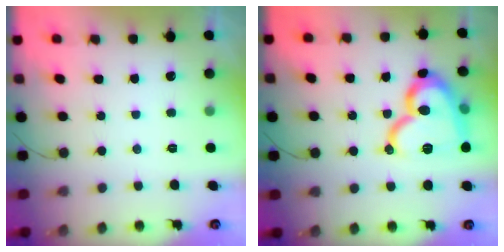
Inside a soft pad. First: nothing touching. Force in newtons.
{"total": 20.0, "press": 19.9, "slide": 1.1}